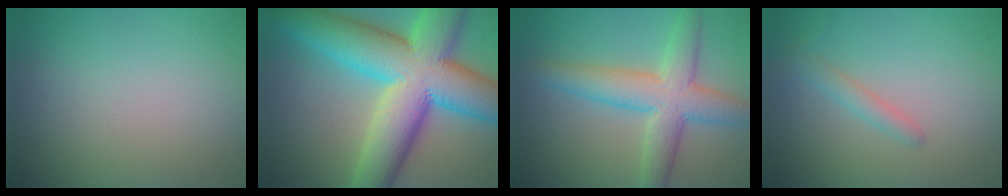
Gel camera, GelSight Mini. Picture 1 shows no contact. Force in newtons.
{"total": 15.9, "press": 15.9, "slide": 0.5}
{"total": 6.2, "press": 6.2, "slide": 0.1}
{"total": 1.5, "press": 1.5, "slide": 0.1}